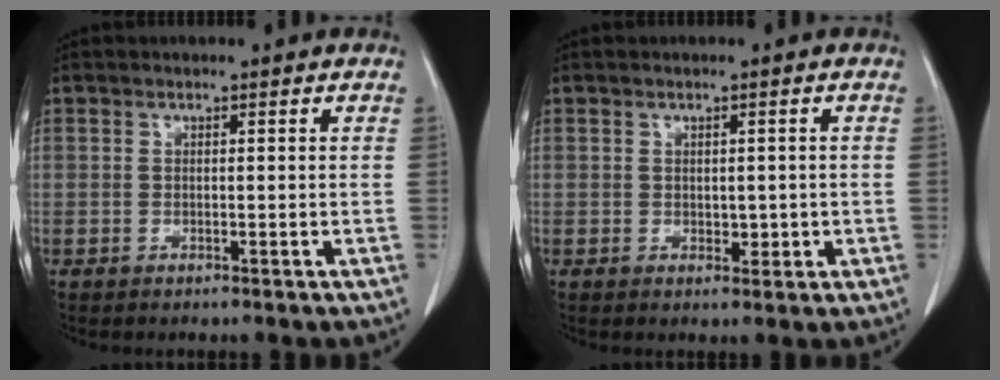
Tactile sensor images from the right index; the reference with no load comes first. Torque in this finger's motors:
{"motor_torque": [0.04, 0.11, 0.02, 0.03]}